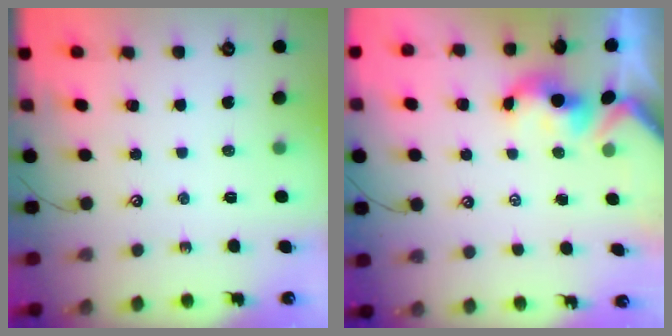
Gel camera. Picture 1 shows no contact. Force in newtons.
{"total": 1.0, "press": 0.7, "slide": 0.7}